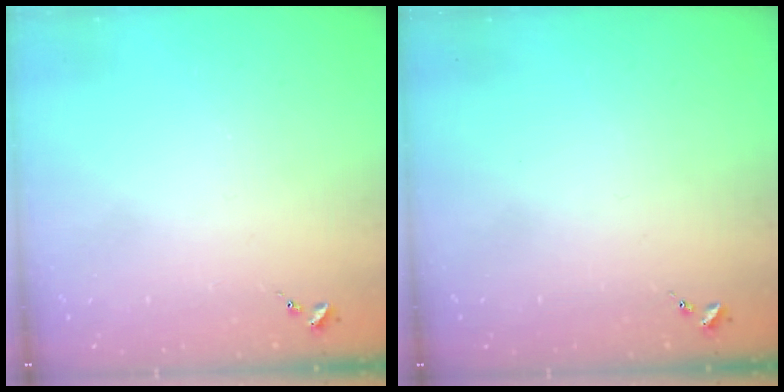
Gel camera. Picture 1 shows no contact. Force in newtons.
{"total": 0.0}